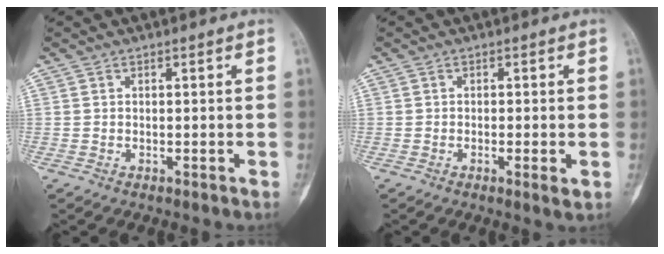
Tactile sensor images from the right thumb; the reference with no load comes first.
{"total": 2.1, "force": [-0.6, 0.5, 2.0], "torque": [-0.037, -0.006, -0.011]}